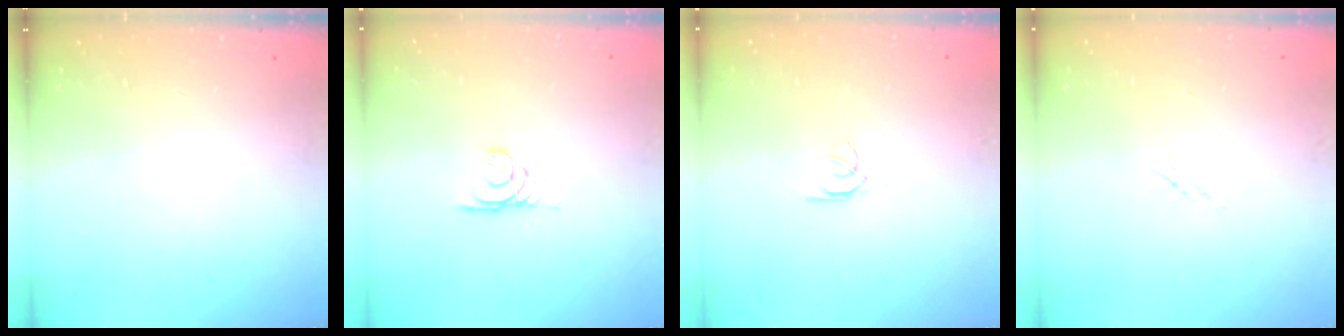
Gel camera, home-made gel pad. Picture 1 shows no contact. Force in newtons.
{"total": 1.7, "press": 1.7, "slide": 0.1}
{"total": 0.5, "press": 0.4, "slide": 0.3}
{"total": 2.6, "press": 2.6, "slide": 0.2}